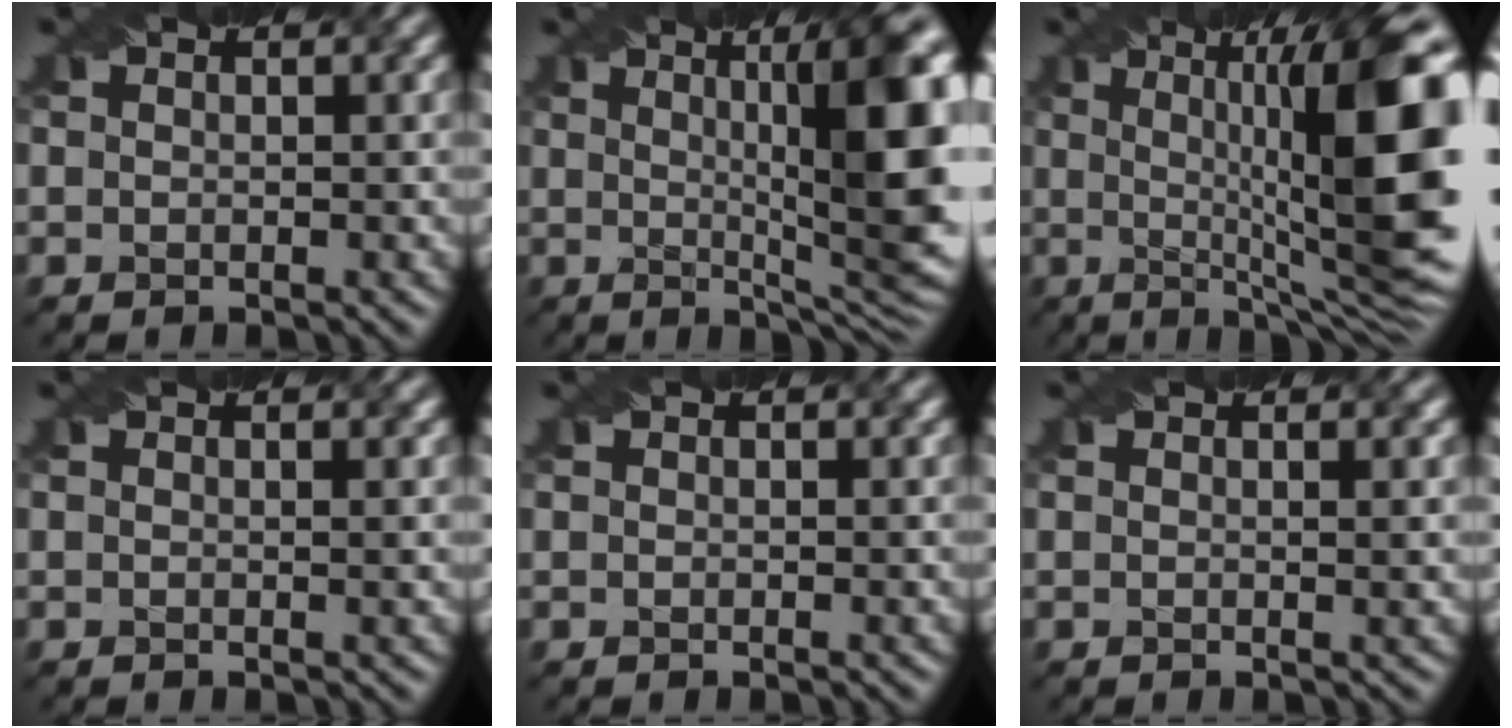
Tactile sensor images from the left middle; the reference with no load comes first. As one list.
[{"total": 12.7, "force": [2.1, 3.2, 12.1], "torque": [-0.138, -0.001, 0.032]}, {"total": 13.6, "force": [1.3, 3.0, 13.2], "torque": [-0.174, 0.004, 0.020]}, {"total": 1.2, "force": [0.3, 0.3, 1.1], "torque": [-0.014, 0.001, -0.002]}, {"total": 0.0}, {"total": 1.9, "force": [0.4, 0.6, 1.7], "torque": [-0.018, 0.001, -0.001]}]